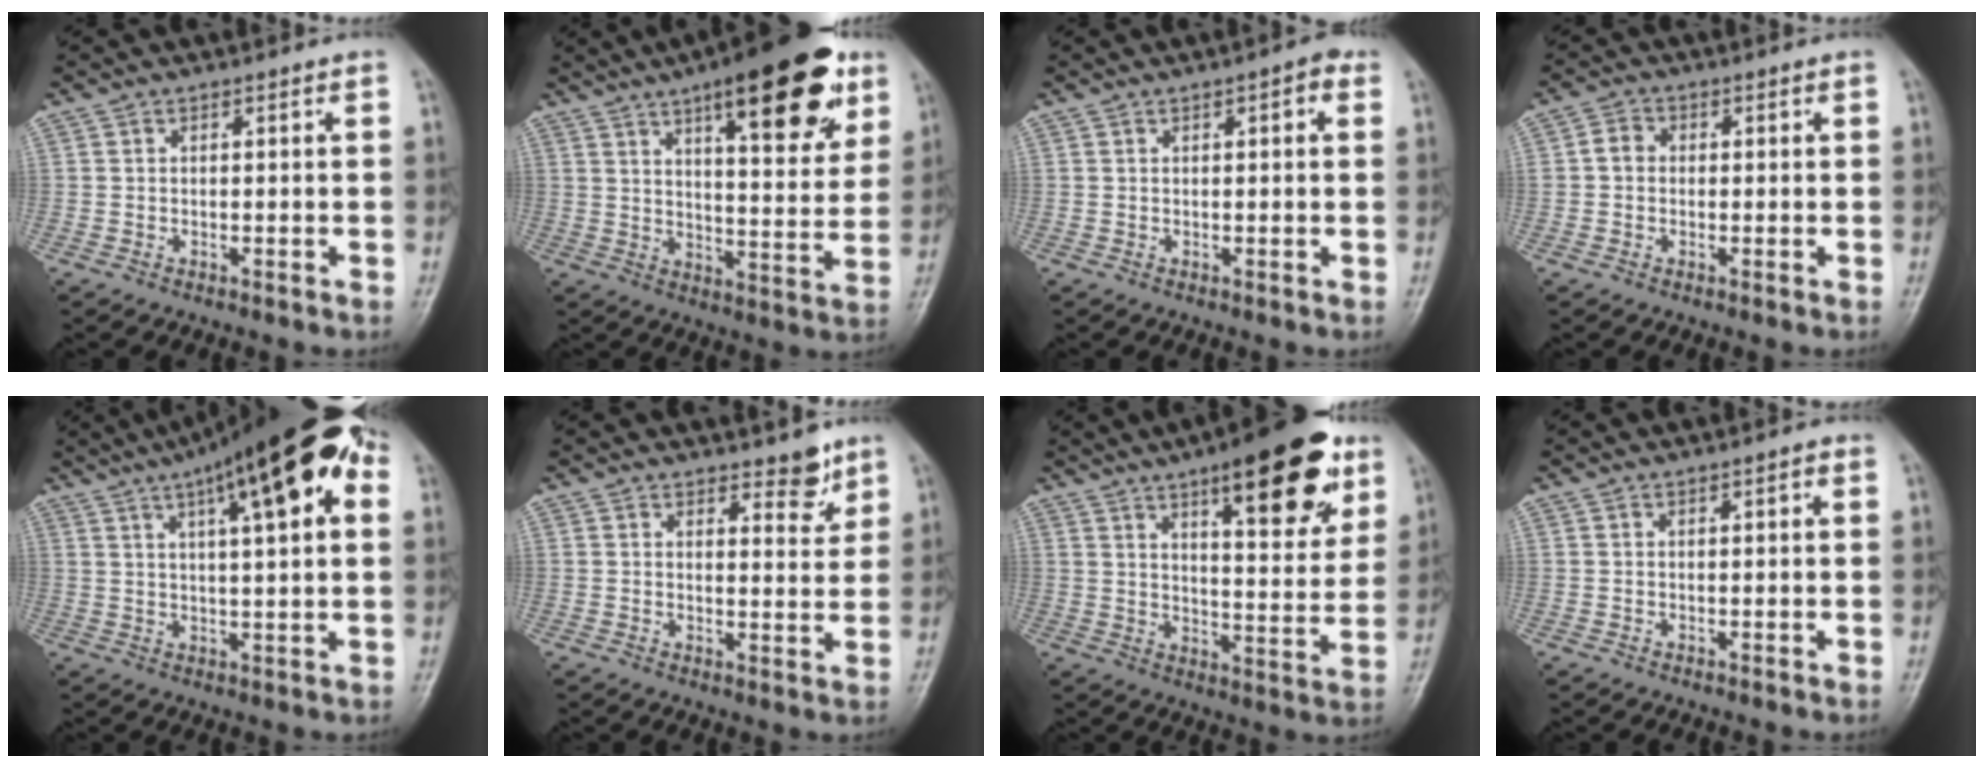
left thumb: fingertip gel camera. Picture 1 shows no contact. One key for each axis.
{"total": 21.6, "fx": 11.7, "fy": 7.2, "fz": 16.7, "tx": -0.202, "ty": -0.036, "tz": 0.168}
{"total": 2.9, "fx": 1.1, "fy": 1.1, "fz": 2.4, "tx": -0.024, "ty": 0.003, "tz": 0.010}
{"total": 3.1, "fx": -0.1, "fy": 2.7, "fz": 1.4, "tx": -0.015, "ty": 0.008, "tz": -0.009}
{"total": 20.0, "fx": 8.4, "fy": 5.7, "fz": 17.2, "tx": -0.241, "ty": 0.024, "tz": 0.118}
{"total": 4.8, "fx": 3.6, "fy": 2.1, "fz": 2.5, "tx": -0.006, "ty": -0.027, "tz": 0.049}
{"total": 20.4, "fx": 11.2, "fy": 6.9, "fz": 15.6, "tx": -0.179, "ty": -0.041, "tz": 0.161}
{"total": 1.1, "fx": 0.4, "fy": 0.5, "fz": 0.9, "tx": -0.009, "ty": 0.002, "tz": 0.005}